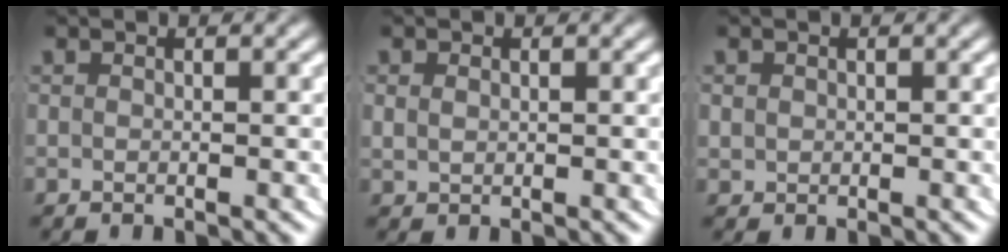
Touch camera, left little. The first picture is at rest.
{"total": 0.8, "force": [0.4, 0.6, 0.4], "torque": [-0.010, -0.003, 0.015]}
{"total": 1.1, "force": [0.4, 1.0, 0.4], "torque": [-0.016, -0.003, 0.013]}